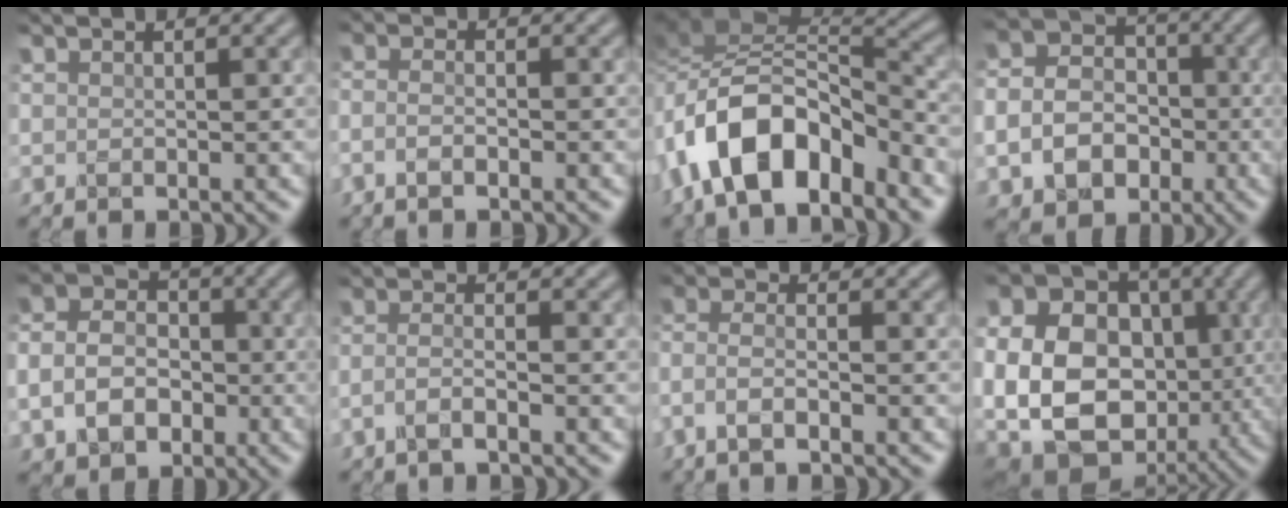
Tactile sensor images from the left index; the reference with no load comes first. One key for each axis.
{"total": 2.1, "fx": -0.9, "fy": 0.8, "fz": 1.7, "tx": -0.026, "ty": -0.006, "tz": -0.022}
{"total": 11.4, "fx": -6.1, "fy": 5.6, "fz": 7.9, "tx": -0.140, "ty": 0.003, "tz": -0.117}
{"total": 7.4, "fx": -2.0, "fy": 6.0, "fz": 3.9, "tx": -0.069, "ty": -0.015, "tz": -0.042}
{"total": 5.9, "fx": -1.4, "fy": 4.6, "fz": 3.5, "tx": -0.073, "ty": -0.001, "tz": -0.034}
{"total": 2.0, "fx": -1.0, "fy": 0.5, "fz": 1.6, "tx": -0.029, "ty": 0.001, "tz": -0.028}
{"total": 3.1, "fx": -1.8, "fy": 0.8, "fz": 2.4, "tx": -0.050, "ty": 0.002, "tz": -0.049}
{"total": 17.5, "fx": -0.9, "fy": 14.1, "fz": 10.4, "tx": -0.208, "ty": 0.004, "tz": -0.016}